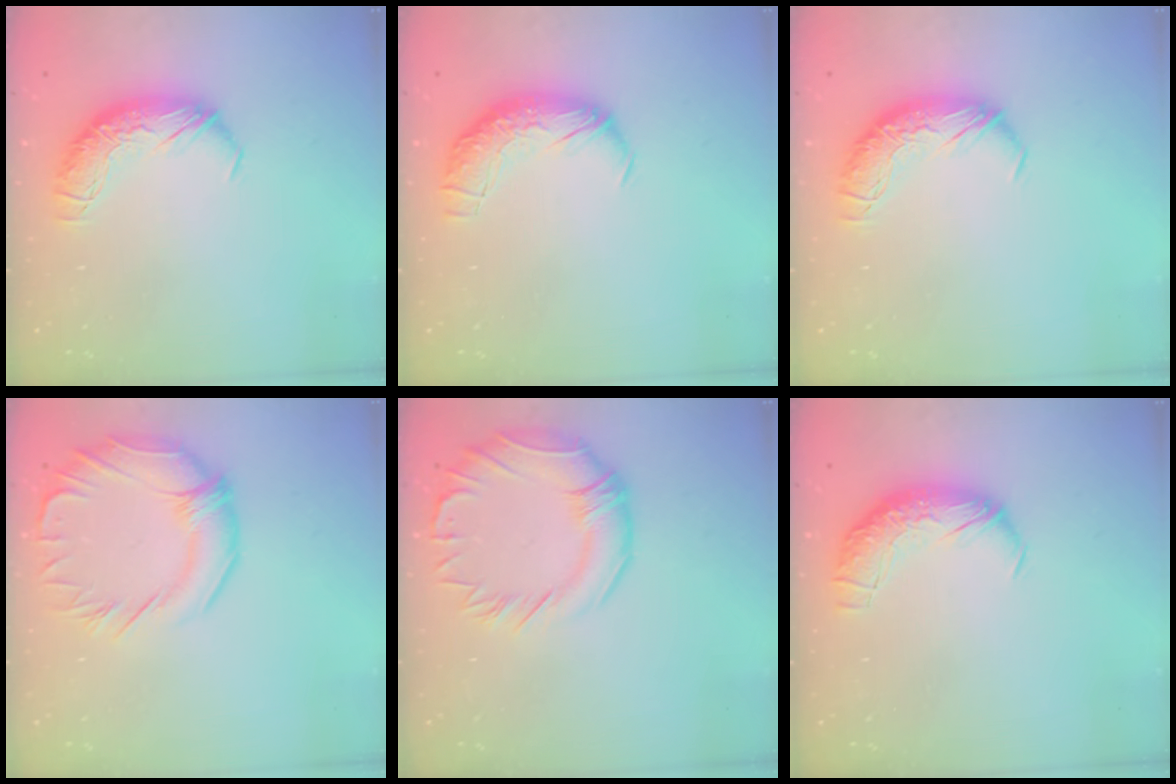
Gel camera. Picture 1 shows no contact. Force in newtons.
{"total": 2.3, "press": 1.0, "slide": 2.1}
{"total": 0.0}
{"total": 5.6, "press": 5.0, "slide": 2.5}
{"total": 4.9, "press": 4.4, "slide": 2.1}
{"total": 2.3, "press": 1.0, "slide": 2.1}